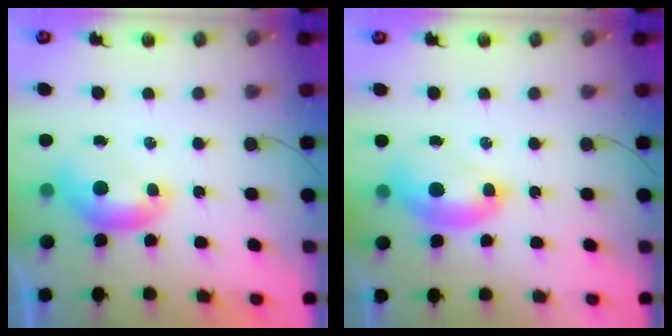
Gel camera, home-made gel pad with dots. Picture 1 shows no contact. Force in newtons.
{"total": 2.5, "press": 2.4, "slide": 0.6}